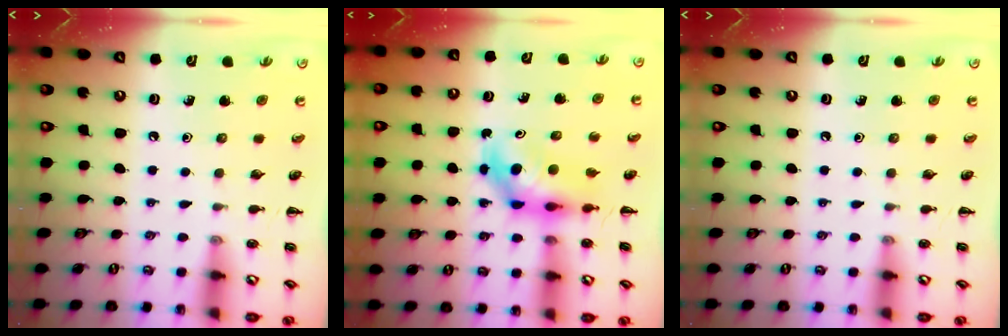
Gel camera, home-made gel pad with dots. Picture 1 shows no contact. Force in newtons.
{"total": 5.7, "press": 5.6, "slide": 1.1}
{"total": 0.0}